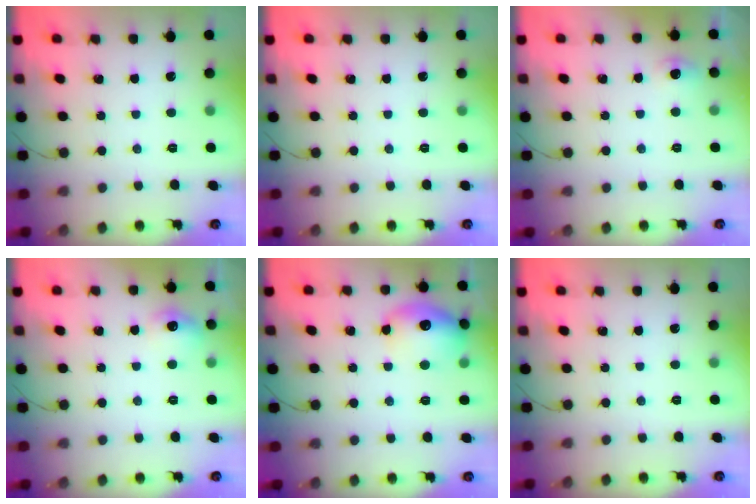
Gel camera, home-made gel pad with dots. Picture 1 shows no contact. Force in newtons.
{"total": 0.0}
{"total": 11.9, "press": 5.2, "slide": 10.7}
{"total": 7.4, "press": 7.4, "slide": 0.8}
{"total": 15.5, "press": 15.4, "slide": 1.4}
{"total": 0.0}